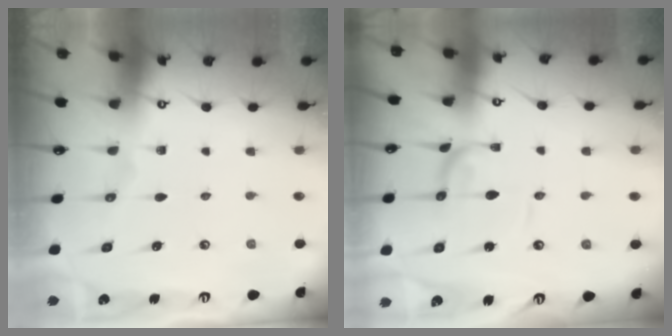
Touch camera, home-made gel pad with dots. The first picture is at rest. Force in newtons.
{"total": 1.3, "press": 1.3, "slide": 0.1}